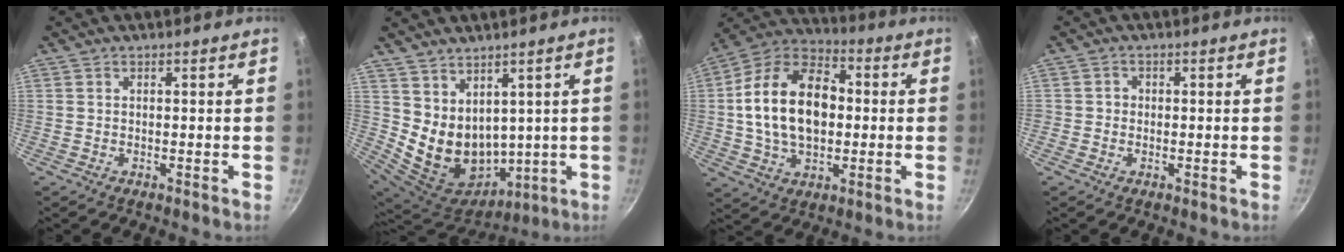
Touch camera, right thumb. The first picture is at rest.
{"total": 13.3, "force": [4.7, 9.7, 7.9], "torque": [-0.129, -0.034, 0.122]}
{"total": 19.5, "force": [0.7, 12.8, 14.6], "torque": [-0.225, 0.031, 0.001]}
{"total": 1.5, "force": [-0.4, 1.4, 0.3], "torque": [0.002, 0.004, -0.008]}